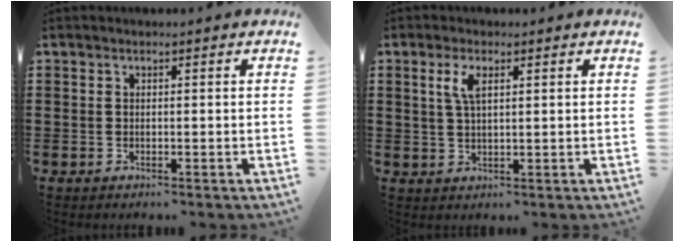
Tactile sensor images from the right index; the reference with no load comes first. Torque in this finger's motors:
{"motor_torque": [0.93, 0.50, 0.22, 0.09]}